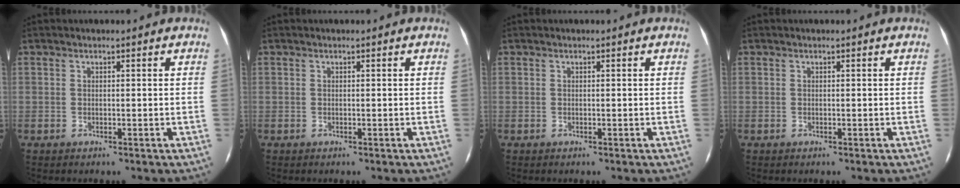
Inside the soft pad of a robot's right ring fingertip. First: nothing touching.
{"total": 0.0}
{"total": 0.0}
{"total": 0.0}